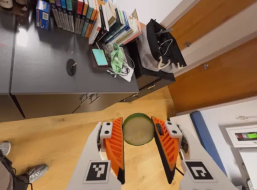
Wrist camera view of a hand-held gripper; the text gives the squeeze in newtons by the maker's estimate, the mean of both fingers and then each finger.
{"total": 9.7, "left": 10.5, "right": 8.9}